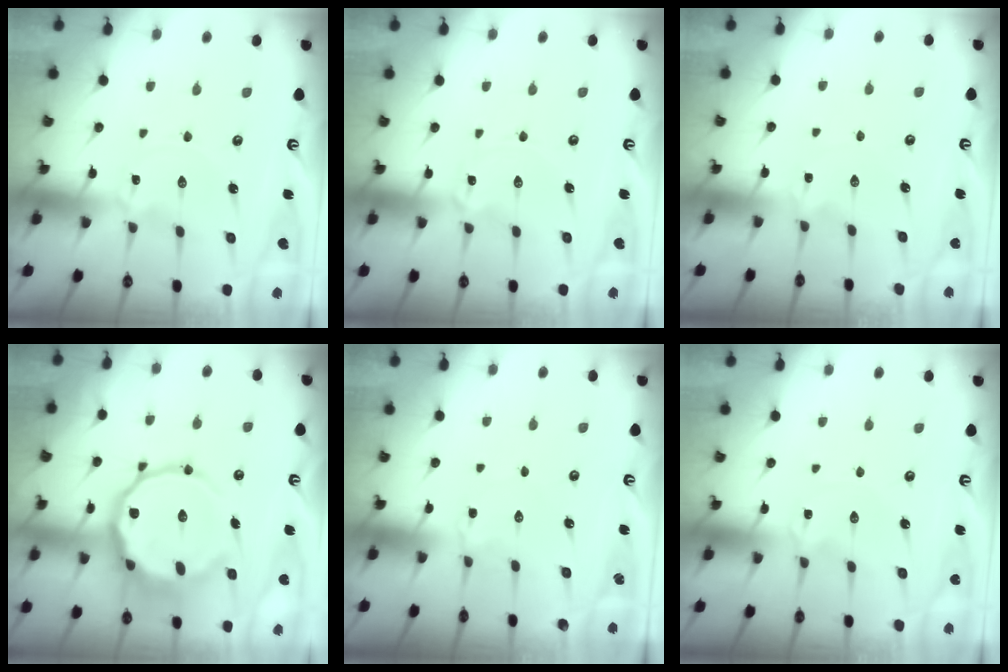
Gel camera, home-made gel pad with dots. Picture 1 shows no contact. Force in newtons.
{"total": 0.7, "press": 0.6, "slide": 0.1}
{"total": 0.0}
{"total": 18.9, "press": 18.9, "slide": 1.7}
{"total": 1.9, "press": 1.9, "slide": 0.2}
{"total": 0.0}